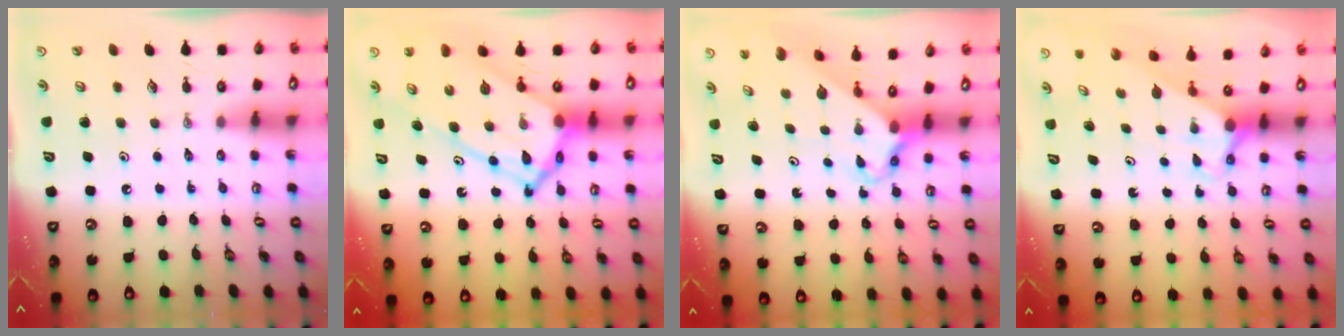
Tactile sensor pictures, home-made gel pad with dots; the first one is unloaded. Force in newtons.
{"total": 19.7, "press": 19.6, "slide": 1.6}
{"total": 2.6, "press": 2.6, "slide": 0.2}
{"total": 2.8, "press": 2.8, "slide": 0.0}